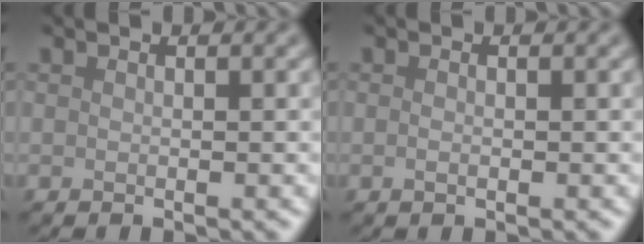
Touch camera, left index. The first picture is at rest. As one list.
[{"total": 0.7, "force": [-0.1, 0.3, 0.6], "torque": [-0.013, -0.003, -0.002]}]